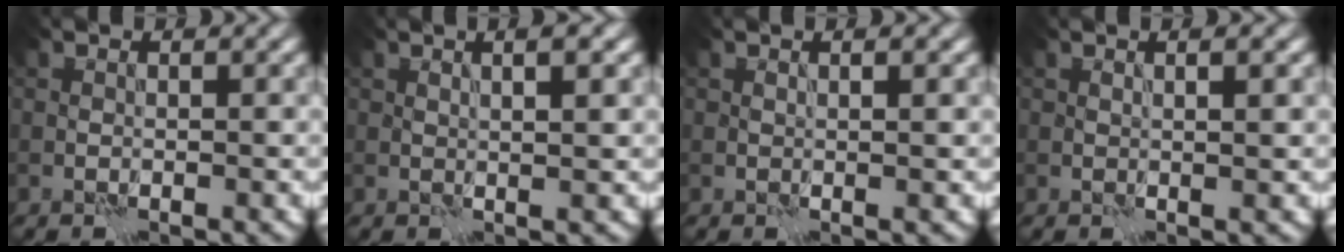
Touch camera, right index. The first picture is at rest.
{"total": 3.8, "force": [1.8, 1.4, 3.1], "torque": [-0.022, 0.020, 0.005]}
{"total": 1.6, "force": [0.7, 0.5, 1.3], "torque": [-0.016, 0.001, 0.005]}
{"total": 2.3, "force": [1.0, 0.7, 1.9], "torque": [-0.019, 0.006, 0.004]}